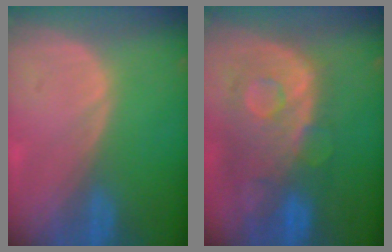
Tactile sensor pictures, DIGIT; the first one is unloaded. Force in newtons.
{"total": 11.3, "press": 9.8, "slide": 5.7}